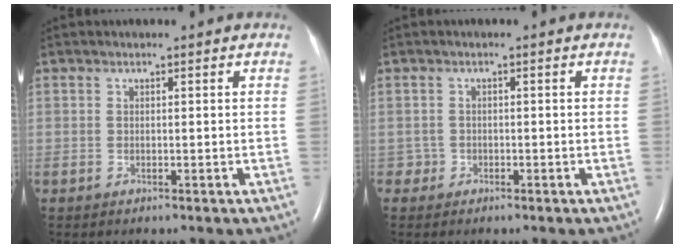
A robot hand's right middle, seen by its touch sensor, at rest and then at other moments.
{"total": 1.1, "force": [-0.5, 0.9, -0.4], "torque": [0.006, 0.008, -0.012]}